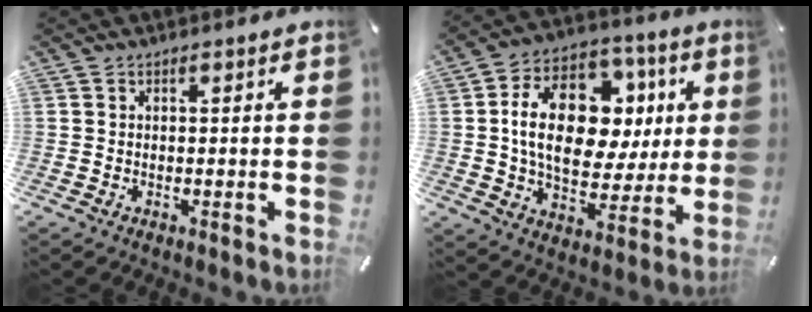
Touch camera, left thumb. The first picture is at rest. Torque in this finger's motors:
{"motor_torque": [0.87, 0.83, 1.80, -0.97, 0.55]}